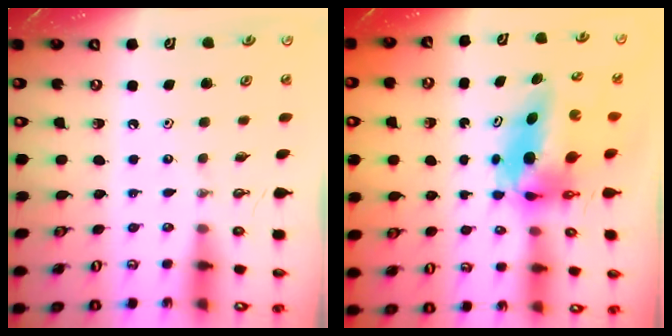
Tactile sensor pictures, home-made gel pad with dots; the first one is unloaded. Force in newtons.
{"total": 7.6, "press": 7.5, "slide": 1.0}